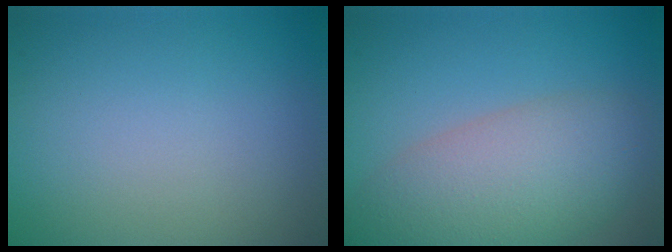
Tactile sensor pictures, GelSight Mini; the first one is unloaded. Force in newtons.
{"total": 7.9, "press": 7.9, "slide": 0.6}